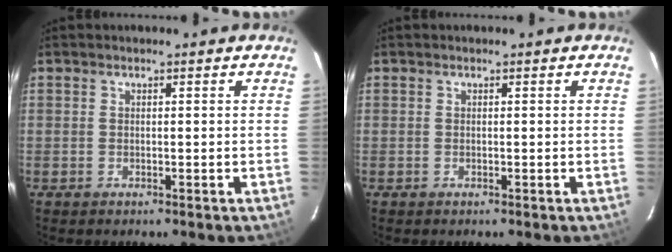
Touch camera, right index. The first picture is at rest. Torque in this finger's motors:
{"motor_torque": [-0.03, 0.03, 0.00, 0.01]}